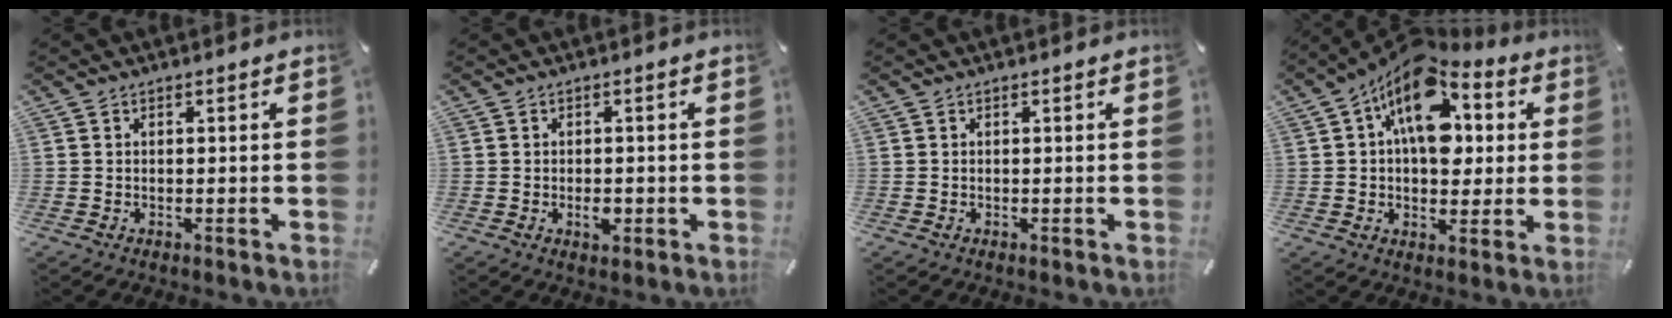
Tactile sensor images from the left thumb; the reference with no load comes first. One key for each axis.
{"total": 3.2, "fx": -0.9, "fy": 1.8, "fz": 2.4, "tx": -0.041, "ty": 0.003, "tz": -0.014}
{"total": 0.0}
{"total": 16.9, "fx": 5.0, "fy": 10.6, "fz": 12.1, "tx": -0.196, "ty": -0.039, "tz": 0.084}